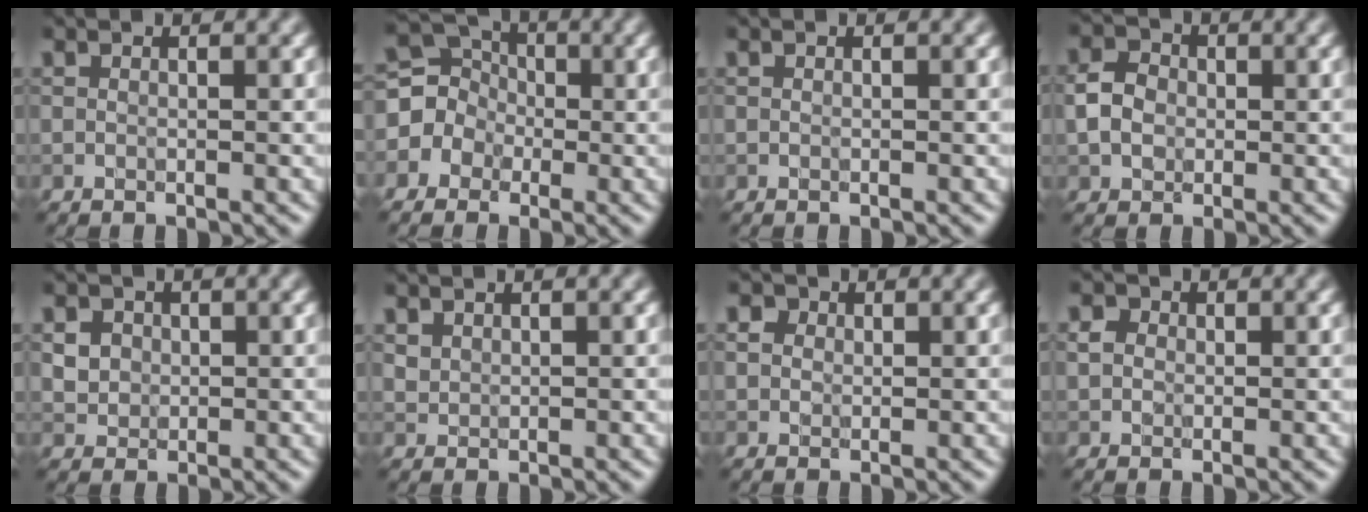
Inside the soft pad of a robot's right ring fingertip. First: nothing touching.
{"total": 4.3, "force": [-0.8, 4.1, 1.1], "torque": [-0.006, 0.017, -0.037]}
{"total": 0.0}
{"total": 2.7, "force": [-0.2, 2.3, 1.5], "torque": [-0.029, 0.006, -0.010]}
{"total": 2.5, "force": [0.8, 2.2, 1.0], "torque": [-0.024, 0.003, 0.021]}
{"total": 1.0, "force": [0.7, 0.7, 0.2], "torque": [-0.003, 0.000, 0.018]}
{"total": 2.9, "force": [1.6, 2.1, 1.2], "torque": [-0.022, 0.010, 0.012]}
{"total": 1.8, "force": [0.6, 1.5, 0.7], "torque": [-0.015, 0.008, -0.002]}